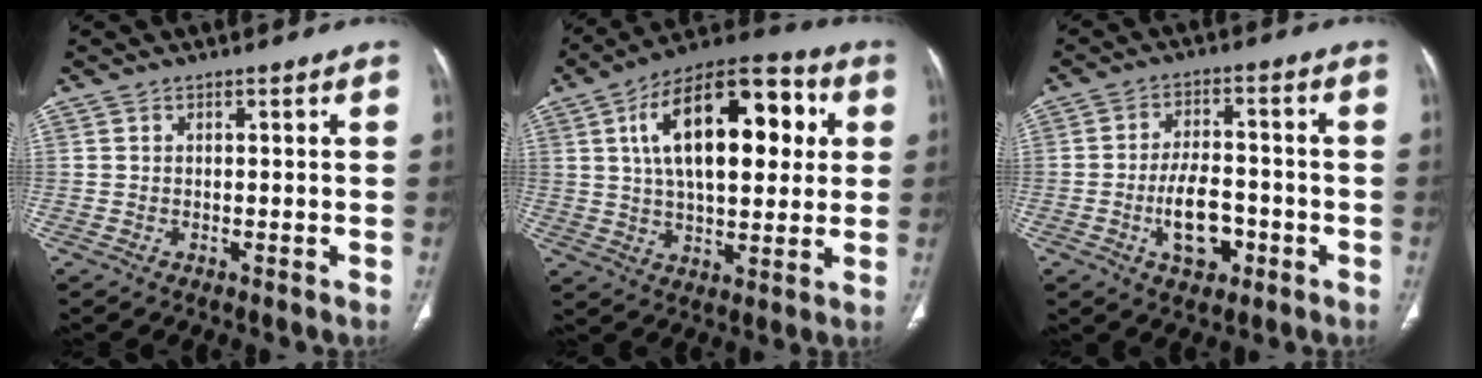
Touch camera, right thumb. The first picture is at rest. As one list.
[{"total": 22.9, "force": [5.6, 11.4, 19.1], "torque": [-0.274, 0.013, 0.080]}, {"total": 9.0, "force": [-3.0, 5.1, 6.8], "torque": [-0.102, 0.022, -0.049]}]